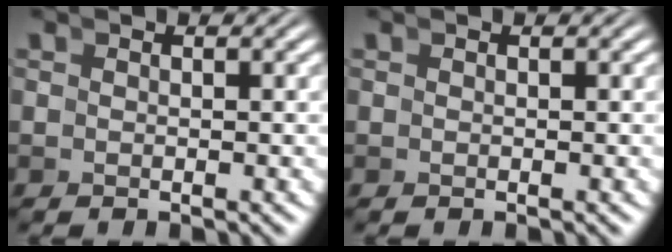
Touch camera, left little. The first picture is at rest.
{"total": 0.0}